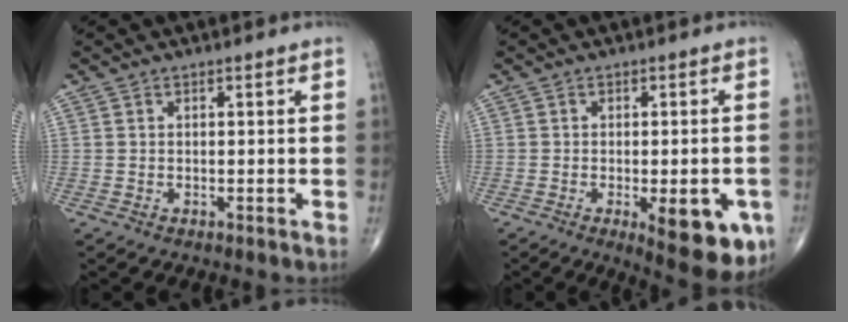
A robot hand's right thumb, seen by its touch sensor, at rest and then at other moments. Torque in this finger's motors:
{"motor_torque": [1.61, 1.79, 0.08, -0.21, 0.30]}